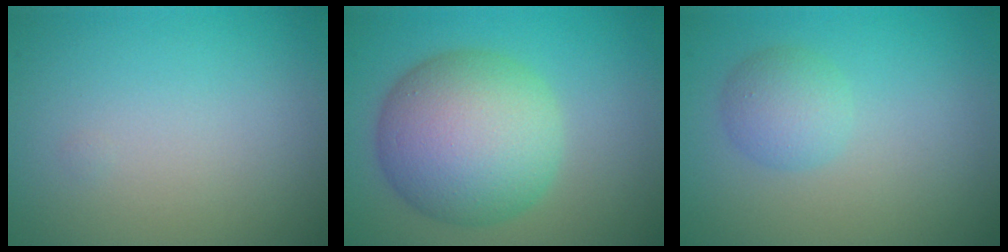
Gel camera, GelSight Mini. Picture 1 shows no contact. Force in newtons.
{"total": 9.3, "press": 9.3, "slide": 0.1}
{"total": 2.4, "press": 2.4, "slide": 0.2}